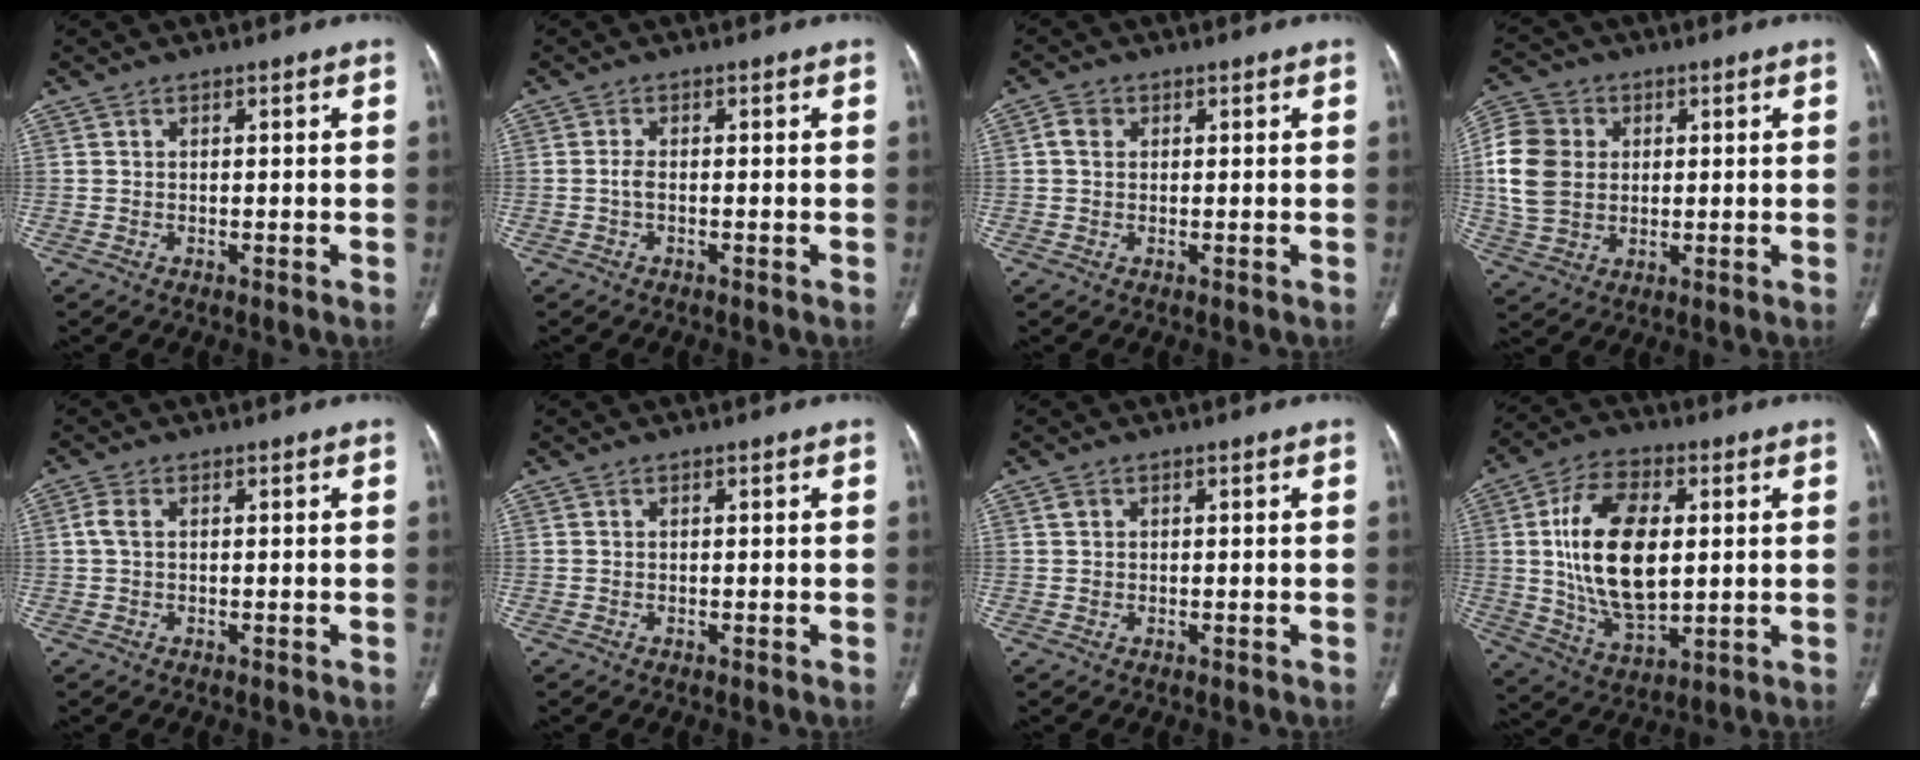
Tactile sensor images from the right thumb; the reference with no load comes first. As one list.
[{"total": 1.3, "force": [-0.3, 0.4, 1.1], "torque": [-0.026, 0.000, -0.009]}, {"total": 2.2, "force": [0.4, 1.9, 1.1], "torque": [-0.020, 0.003, 0.005]}, {"total": 12.5, "force": [1.5, 10.1, 7.2], "torque": [-0.136, 0.005, 0.028]}, {"total": 2.0, "force": [0.2, 1.2, 1.6], "torque": [-0.046, 0.004, 0.000]}, {"total": 0.0}, {"total": 1.1, "force": [0.3, 1.0, 0.4], "torque": [-0.004, 0.001, 0.006]}, {"total": 18.1, "force": [2.2, 10.0, 15.0], "torque": [-0.262, -0.009, 0.046]}]